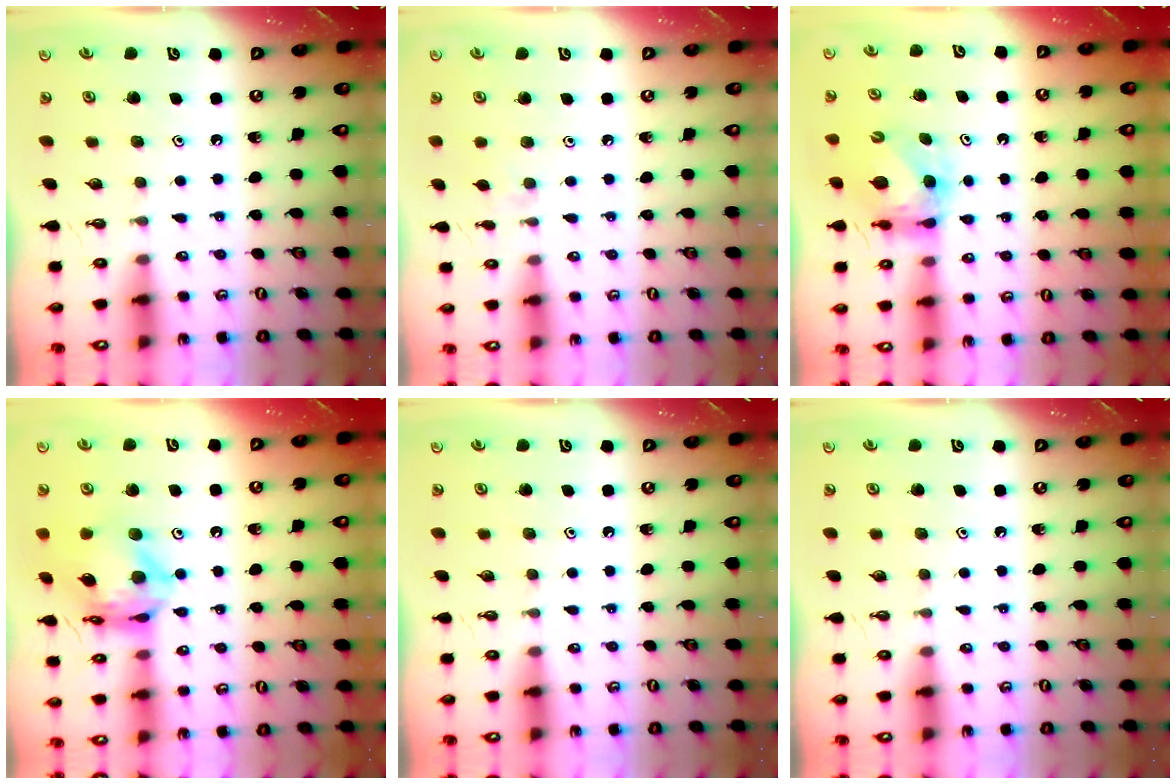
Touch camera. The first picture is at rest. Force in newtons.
{"total": 2.4, "press": 2.4, "slide": 0.5}
{"total": 6.2, "press": 6.2, "slide": 0.3}
{"total": 14.6, "press": 14.6, "slide": 1.3}
{"total": 0.0}
{"total": 0.0}